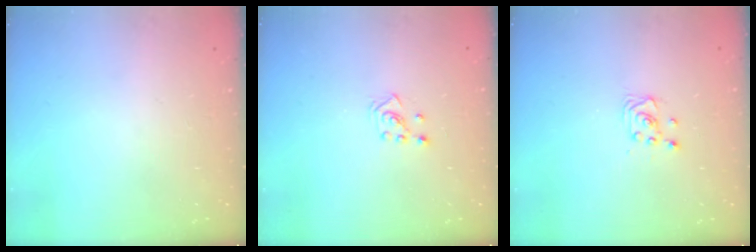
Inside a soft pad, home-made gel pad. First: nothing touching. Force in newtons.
{"total": 2.3, "press": 2.2, "slide": 0.7}
{"total": 2.6, "press": 2.6, "slide": 0.2}